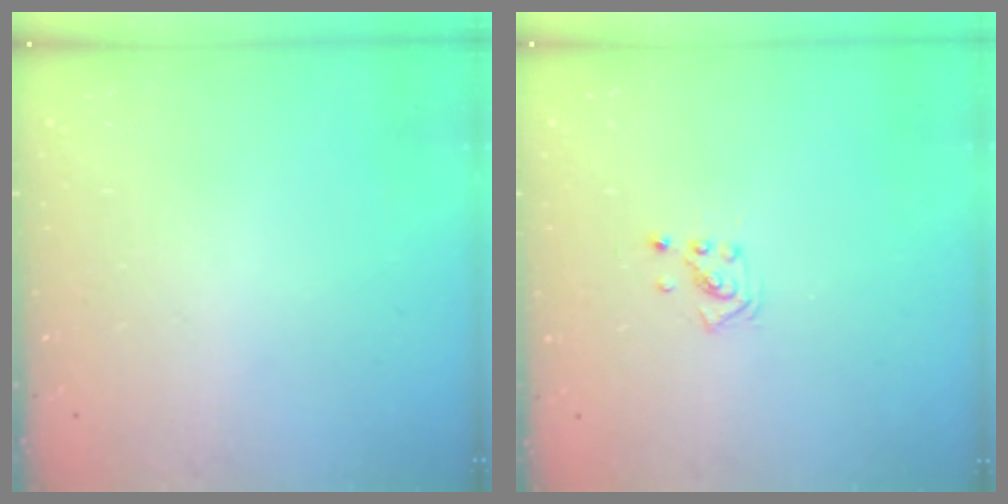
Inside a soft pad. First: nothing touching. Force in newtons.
{"total": 1.9, "press": 1.9, "slide": 0.1}